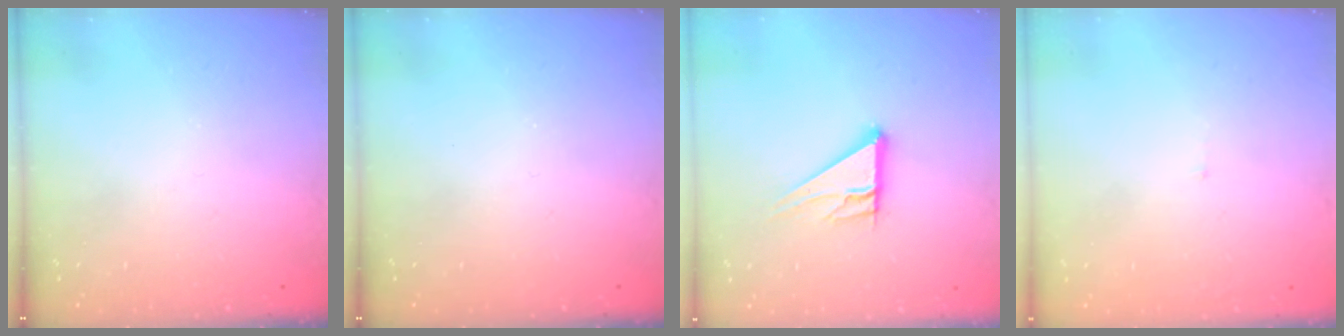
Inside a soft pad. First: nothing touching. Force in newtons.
{"total": 0.0}
{"total": 10.2, "press": 10.2, "slide": 1.0}
{"total": 3.0, "press": 3.0, "slide": 0.2}